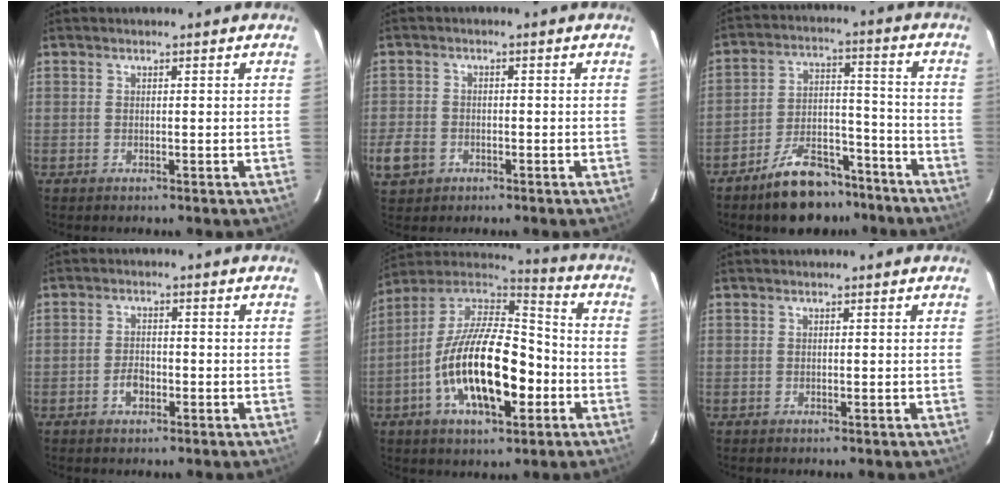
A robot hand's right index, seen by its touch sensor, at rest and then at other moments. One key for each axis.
{"total": 5.4, "fx": -2.3, "fy": 4.4, "fz": 2.2, "tx": -0.063, "ty": 0.003, "tz": -0.037}
{"total": 13.9, "fx": -10.8, "fy": 6.4, "fz": 5.9, "tx": -0.114, "ty": 0.034, "tz": -0.155}
{"total": 3.2, "fx": -1.5, "fy": 2.0, "fz": 2.0, "tx": -0.039, "ty": 0.003, "tz": -0.025}
{"total": 21.4, "fx": -6.3, "fy": 9.3, "fz": 18.2, "tx": -0.345, "ty": -0.007, "tz": -0.112}
{"total": 0.0}